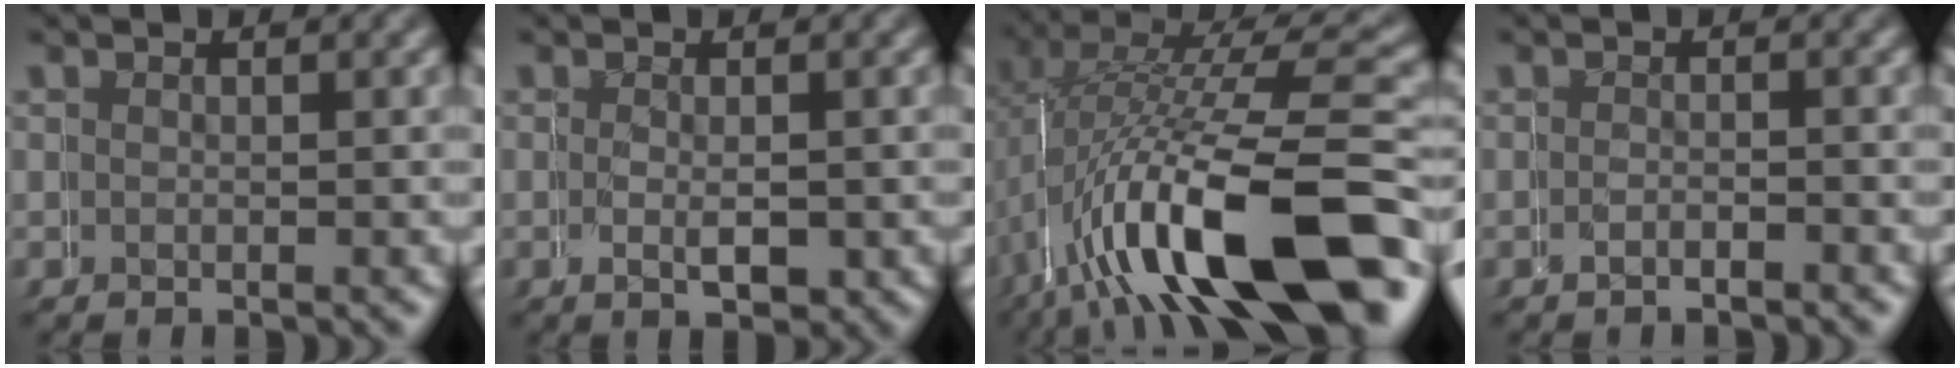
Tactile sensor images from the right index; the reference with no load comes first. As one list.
[{"total": 1.7, "force": [-0.2, 0.7, 1.6], "torque": [-0.021, -0.009, 0.000]}, {"total": 12.9, "force": [-3.5, 4.9, 11.4], "torque": [-0.208, -0.014, -0.037]}, {"total": 0.9, "force": [-0.8, -0.2, -0.1], "torque": [0.008, 0.008, -0.019]}]